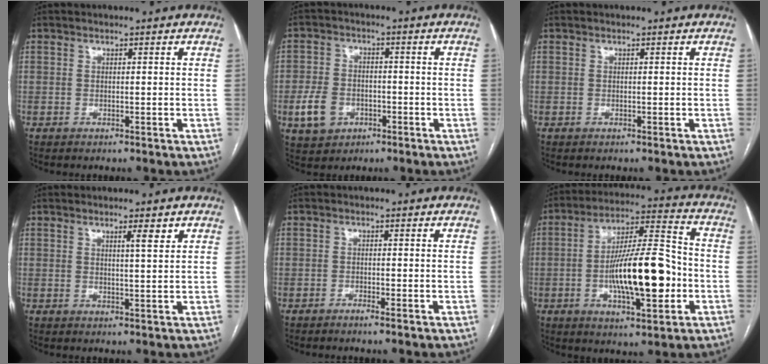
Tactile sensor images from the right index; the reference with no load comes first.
{"total": 6.8, "force": [-2.4, 5.4, 3.4], "torque": [-0.082, 0.011, -0.032]}
{"total": 0.0}
{"total": 2.7, "force": [1.6, 0.1, 2.1], "torque": [-0.034, -0.004, 0.026]}
{"total": 1.2, "force": [-0.9, 0.1, 0.8], "torque": [-0.016, 0.001, -0.015]}
{"total": 16.4, "force": [-3.2, 3.9, 15.6], "torque": [-0.275, 0.011, -0.050]}